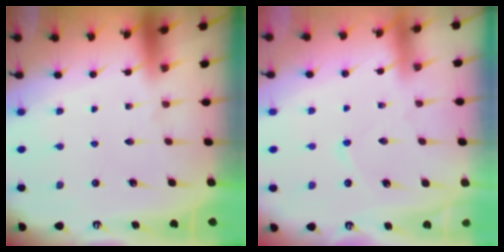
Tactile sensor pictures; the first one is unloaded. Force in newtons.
{"total": 3.3, "press": 3.3, "slide": 0.4}